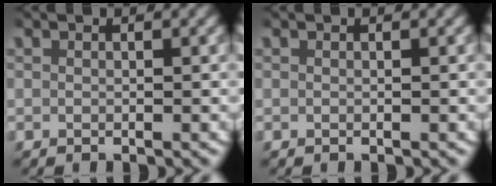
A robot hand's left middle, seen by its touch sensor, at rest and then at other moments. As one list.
[{"total": 0.0}]